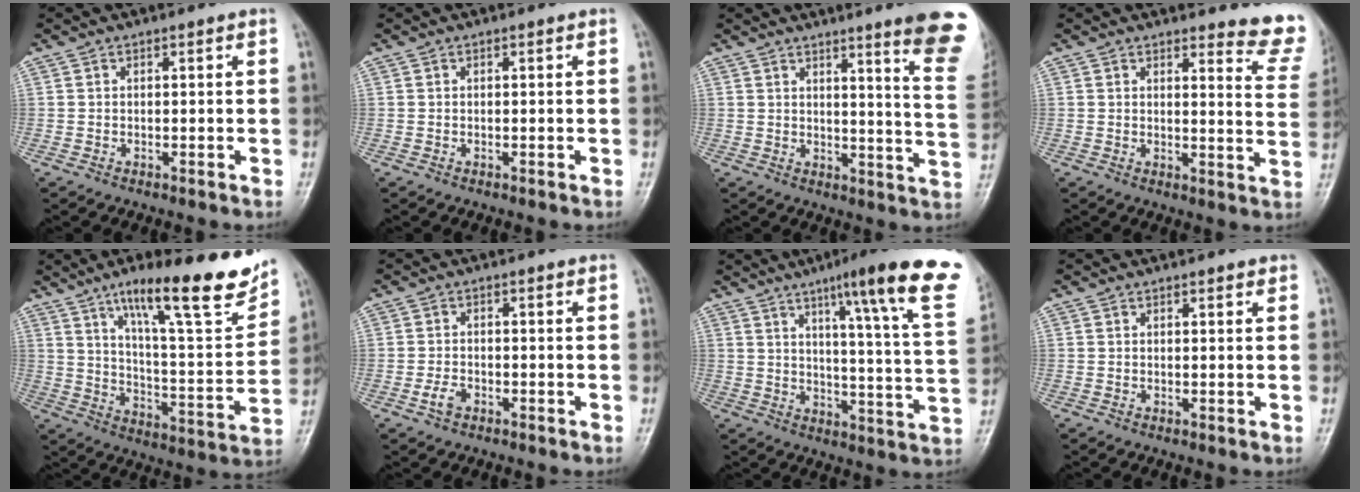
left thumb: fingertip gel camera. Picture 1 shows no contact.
{"total": 0.0}
{"total": 15.1, "force": [10.3, 0.5, 11.0], "torque": [-0.115, -0.073, 0.113]}
{"total": 9.7, "force": [9.4, 1.7, 2.1], "torque": [0.011, -0.099, 0.078]}
{"total": 21.8, "force": [14.1, 4.6, 16.0], "torque": [-0.209, -0.059, 0.222]}
{"total": 2.2, "force": [-1.1, 1.4, 1.4], "torque": [-0.028, 0.006, -0.021]}
{"total": 22.5, "force": [13.0, 2.2, 18.2], "torque": [-0.231, -0.048, 0.165]}
{"total": 1.2, "force": [1.0, 0.4, 0.7], "torque": [-0.008, -0.003, 0.011]}